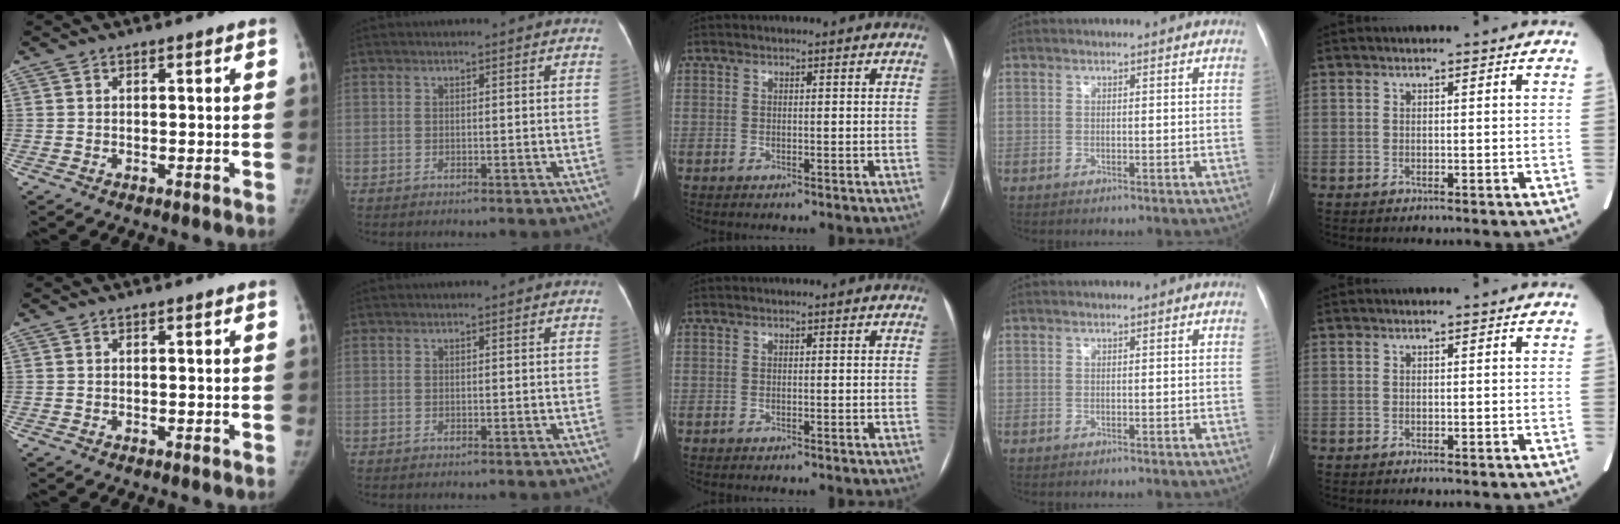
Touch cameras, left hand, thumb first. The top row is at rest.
{}